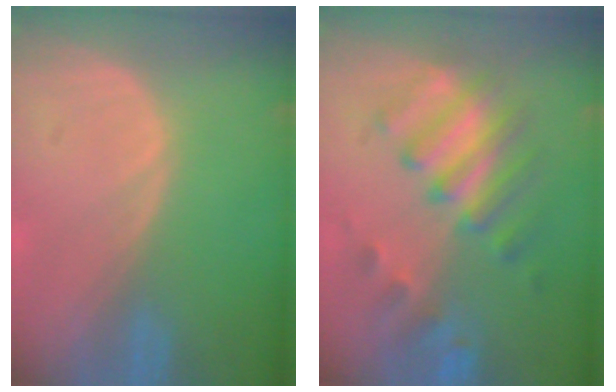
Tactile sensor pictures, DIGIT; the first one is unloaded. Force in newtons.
{"total": 7.9, "press": 7.7, "slide": 1.8}